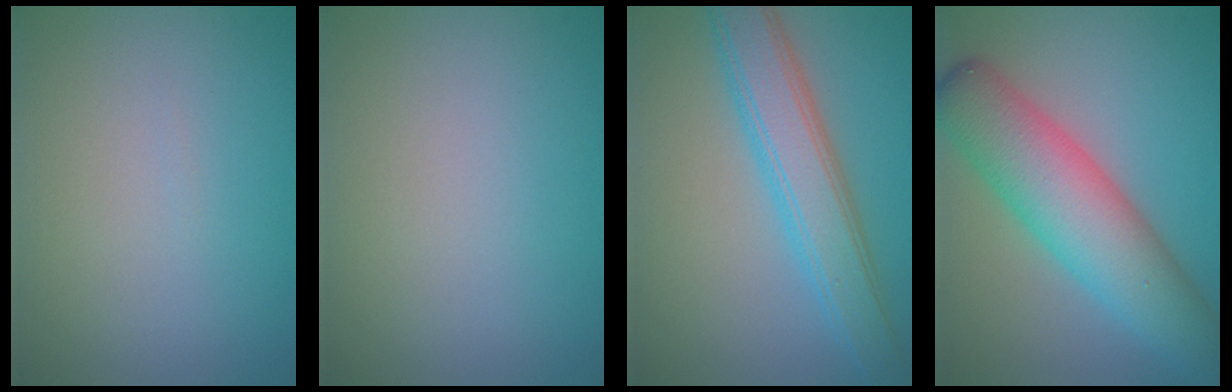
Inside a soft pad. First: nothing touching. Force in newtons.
{"total": 0.0}
{"total": 5.7, "press": 5.7, "slide": 0.1}
{"total": 8.7, "press": 8.7, "slide": 0.3}